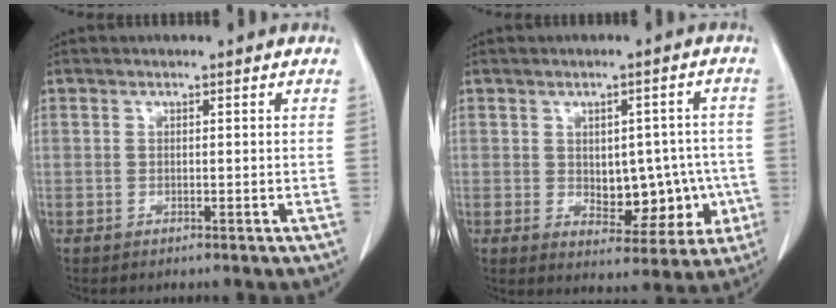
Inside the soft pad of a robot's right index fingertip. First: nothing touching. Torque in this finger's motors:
{"motor_torque": [0.24, -0.07, 0.21, 0.02]}